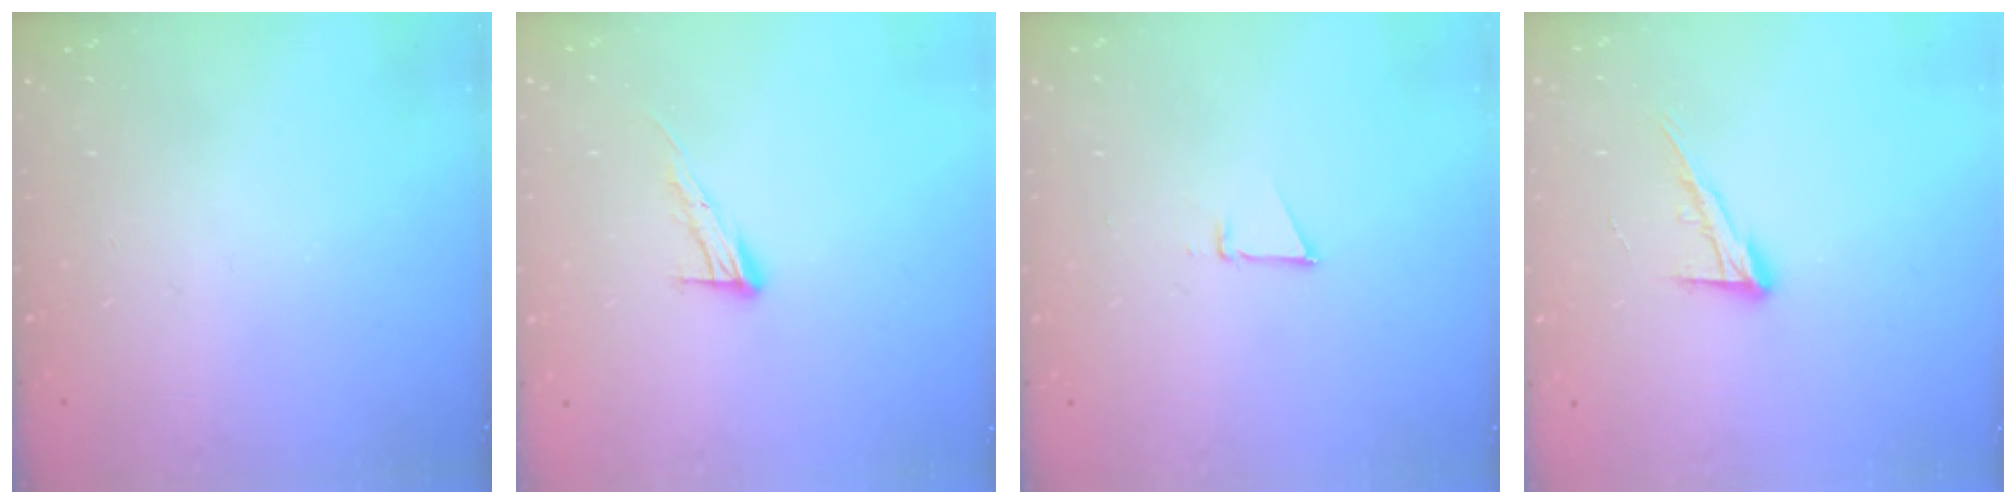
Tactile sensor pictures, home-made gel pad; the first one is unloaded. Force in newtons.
{"total": 8.8, "press": 8.7, "slide": 0.2}
{"total": 3.0, "press": 2.9, "slide": 0.8}
{"total": 10.6, "press": 10.5, "slide": 1.6}